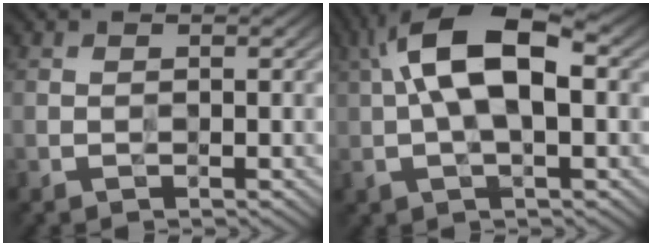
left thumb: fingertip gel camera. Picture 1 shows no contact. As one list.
[{"total": 11.8, "force": [1.7, 5.3, 10.4], "torque": [-0.202, 0.027, 0.022]}]